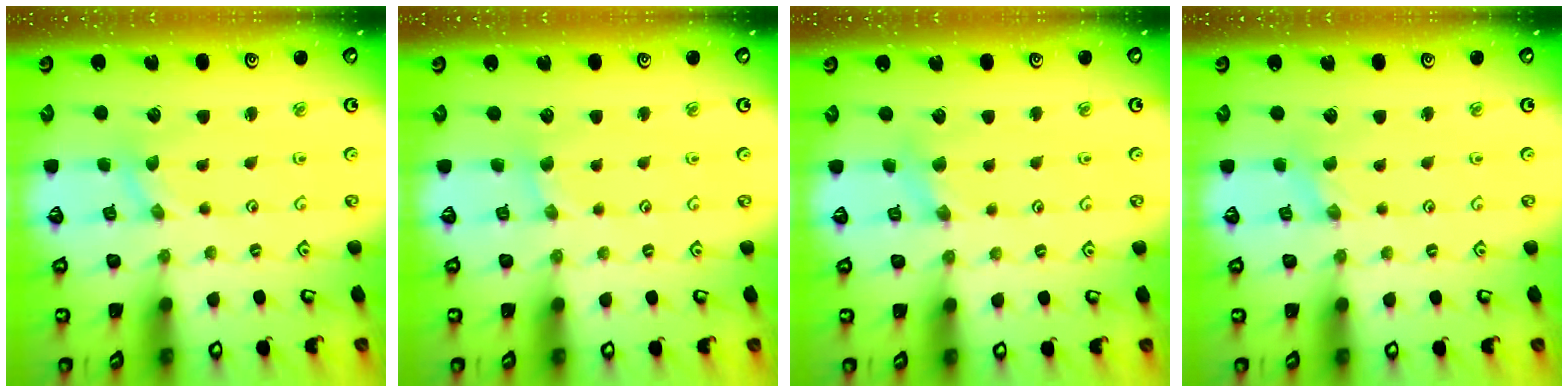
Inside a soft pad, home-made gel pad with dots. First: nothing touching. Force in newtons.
{"total": 1.7, "press": 1.7, "slide": 0.3}
{"total": 3.4, "press": 3.4, "slide": 0.3}
{"total": 0.0}